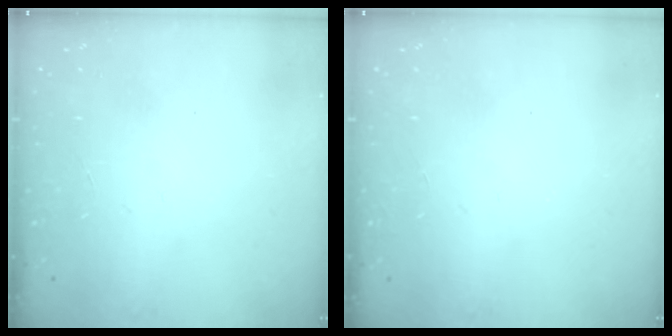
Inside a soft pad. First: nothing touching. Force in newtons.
{"total": 0.0}